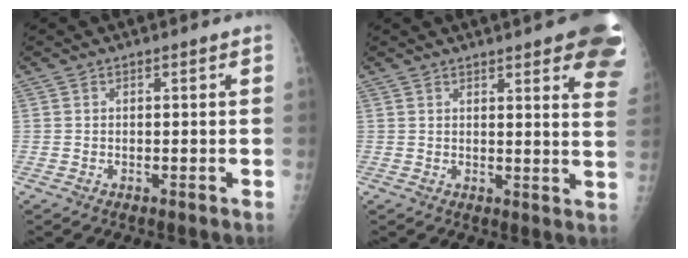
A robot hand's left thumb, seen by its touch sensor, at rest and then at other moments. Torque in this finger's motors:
{"motor_torque": [1.29, 0.97, 1.00, -0.70, 0.05]}